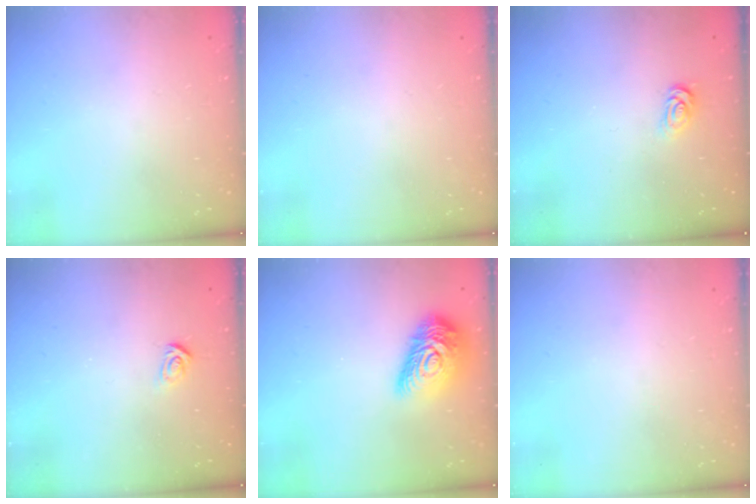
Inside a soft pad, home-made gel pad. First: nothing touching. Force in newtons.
{"total": 0.0}
{"total": 2.0, "press": 2.0, "slide": 0.3}
{"total": 3.0, "press": 2.9, "slide": 0.4}
{"total": 16.1, "press": 16.1, "slide": 0.9}
{"total": 0.0}